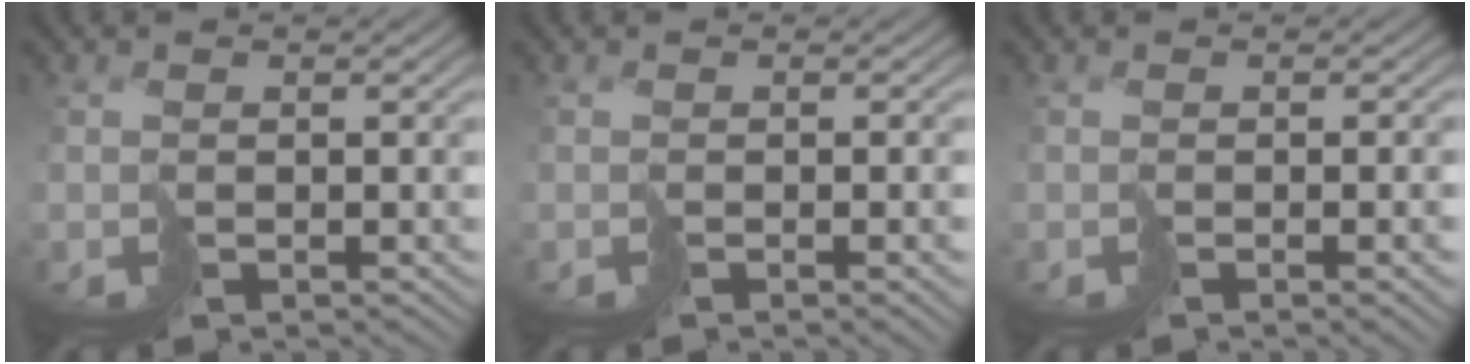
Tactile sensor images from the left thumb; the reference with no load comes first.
{"total": 2.9, "force": [-0.7, 0.5, 2.8], "torque": [-0.041, -0.002, -0.014]}
{"total": 3.7, "force": [-0.9, 0.8, 3.5], "torque": [-0.051, -0.004, -0.014]}